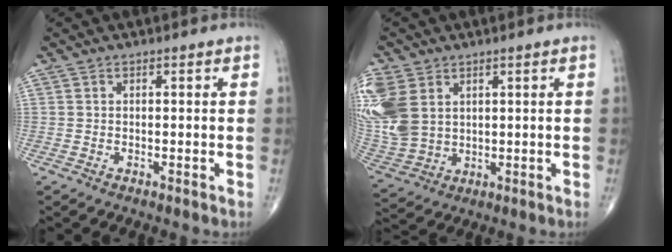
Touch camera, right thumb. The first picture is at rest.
{"total": 15.1, "force": [4.3, 11.1, 9.4], "torque": [-0.240, -0.006, 0.100]}